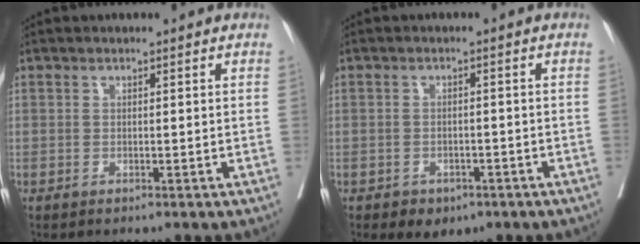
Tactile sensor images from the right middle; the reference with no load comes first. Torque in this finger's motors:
{"motor_torque": [-0.21, -0.10, 0.01, -0.01]}